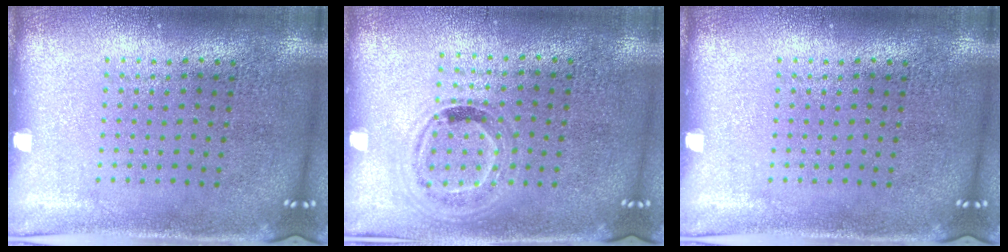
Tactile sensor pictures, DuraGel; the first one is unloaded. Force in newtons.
{"total": 0.9, "press": 0.8, "slide": 0.4}
{"total": 0.0}